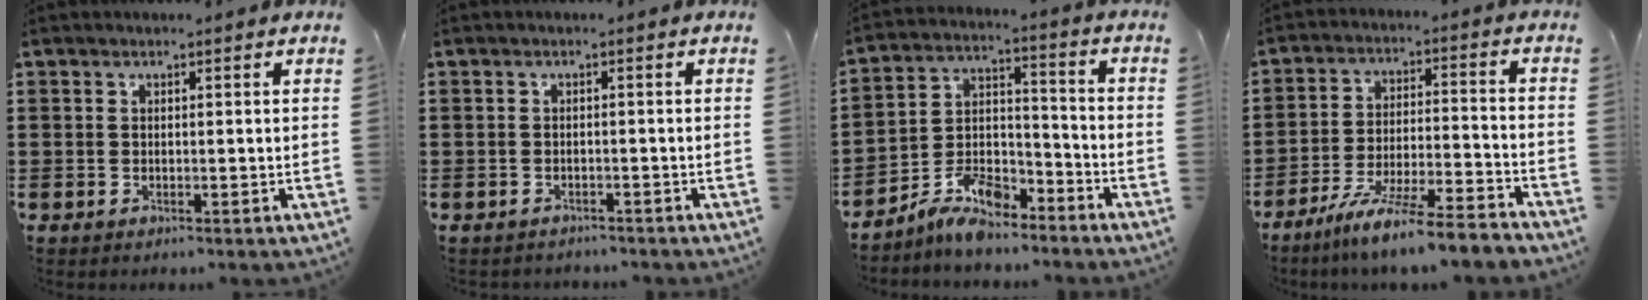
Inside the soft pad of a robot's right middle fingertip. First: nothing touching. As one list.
[{"total": 1.0, "force": [-1.0, 0.2, -0.1], "torque": [-0.002, 0.002, -0.022]}, {"total": 8.8, "force": [-7.8, 2.6, 3.2], "torque": [-0.064, 0.021, -0.150]}, {"total": 8.8, "force": [-7.8, -0.5, 4.0], "torque": [-0.073, 0.000, -0.151]}]